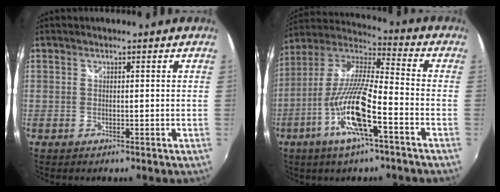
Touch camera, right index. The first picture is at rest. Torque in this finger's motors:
{"motor_torque": [2.08, -0.06, 1.05, 0.18]}